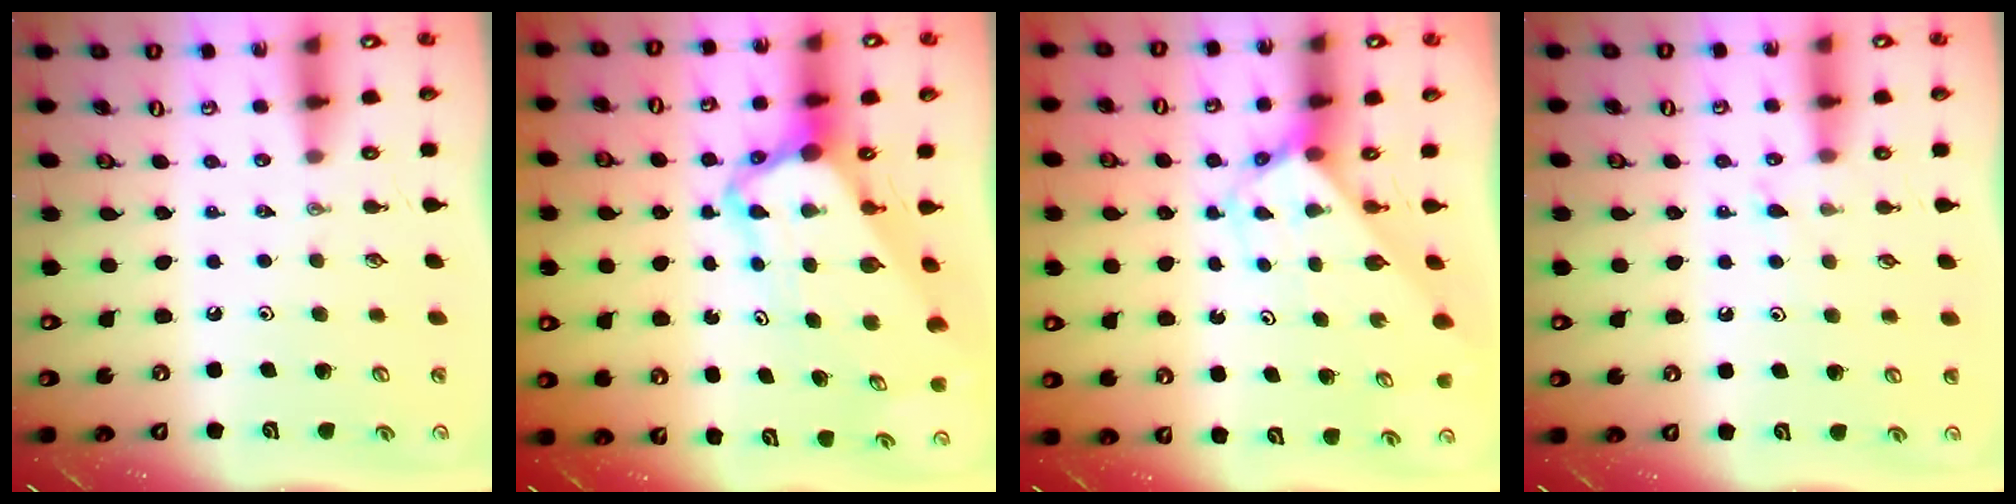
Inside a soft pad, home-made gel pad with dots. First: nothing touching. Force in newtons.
{"total": 8.2, "press": 8.1, "slide": 0.7}
{"total": 2.8, "press": 2.8, "slide": 0.2}
{"total": 6.5, "press": 6.4, "slide": 0.7}